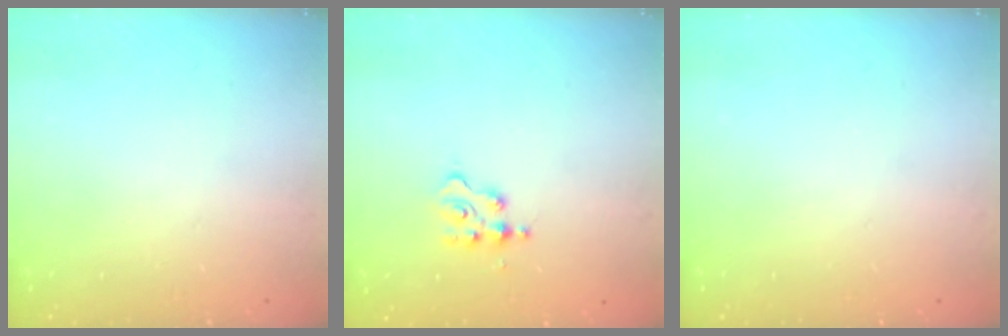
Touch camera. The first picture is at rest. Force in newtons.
{"total": 2.1, "press": 2.1, "slide": 0.3}
{"total": 0.0}